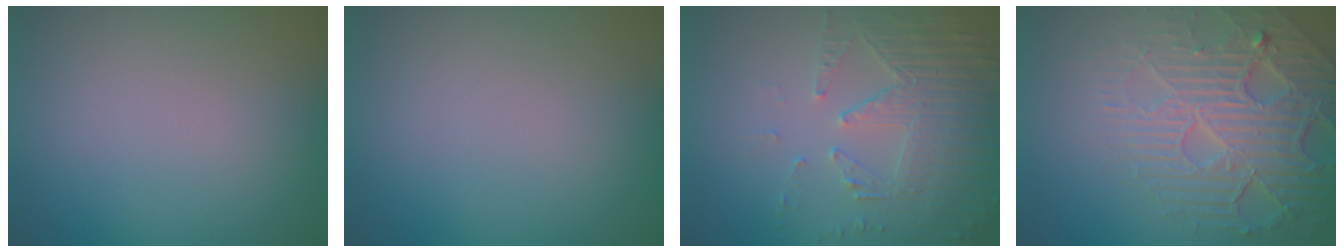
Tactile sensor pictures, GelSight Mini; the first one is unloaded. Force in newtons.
{"total": 0.0}
{"total": 5.8, "press": 3.7, "slide": 4.4}
{"total": 8.0, "press": 5.5, "slide": 5.8}